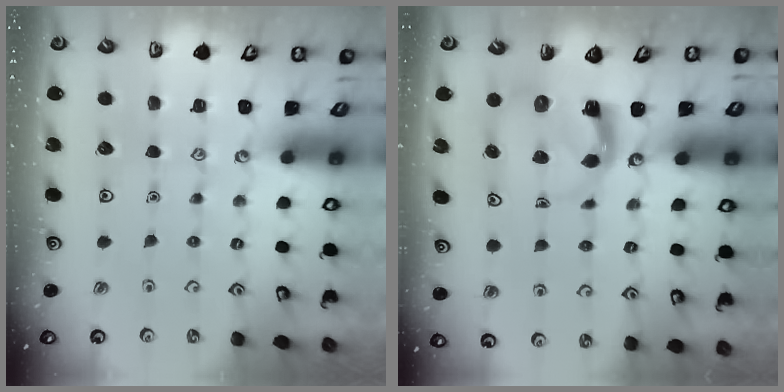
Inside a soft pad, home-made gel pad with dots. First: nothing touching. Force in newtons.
{"total": 4.0, "press": 3.9, "slide": 0.6}